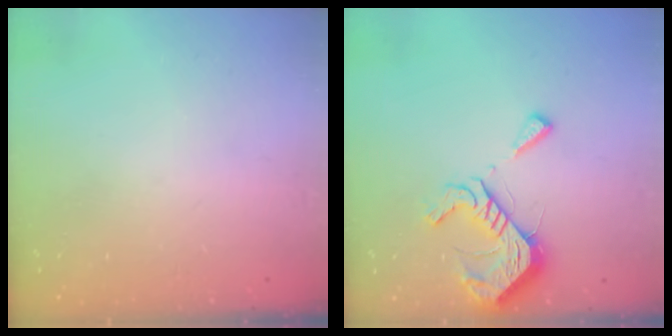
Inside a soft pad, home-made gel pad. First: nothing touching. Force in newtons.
{"total": 14.4, "press": 14.3, "slide": 0.5}